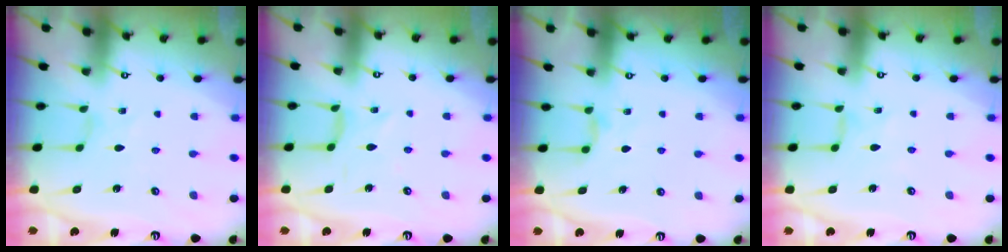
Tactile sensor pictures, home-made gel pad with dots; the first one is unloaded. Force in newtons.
{"total": 1.9, "press": 1.9, "slide": 0.4}
{"total": 3.6, "press": 3.5, "slide": 0.6}
{"total": 0.6, "press": 0.6, "slide": 0.2}